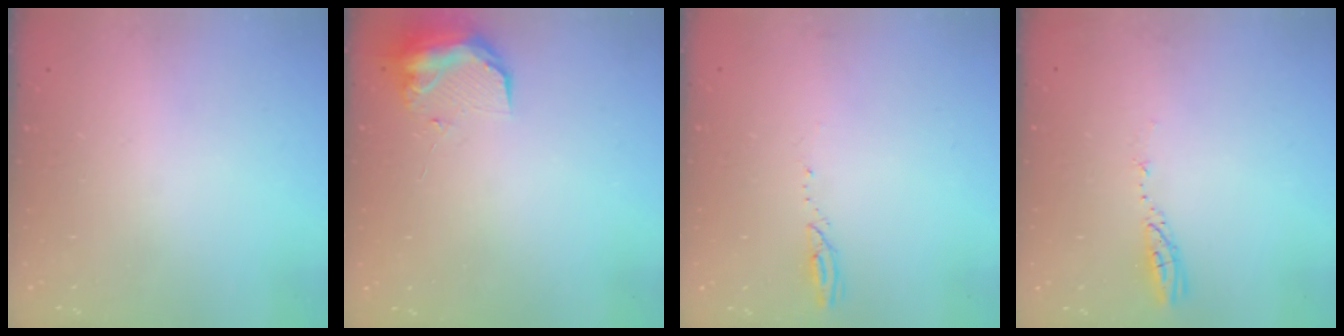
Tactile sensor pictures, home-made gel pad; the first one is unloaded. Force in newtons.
{"total": 9.3, "press": 9.2, "slide": 0.7}
{"total": 2.4, "press": 2.4, "slide": 0.3}
{"total": 3.7, "press": 3.6, "slide": 0.3}